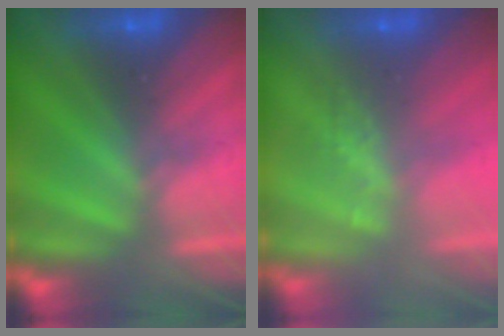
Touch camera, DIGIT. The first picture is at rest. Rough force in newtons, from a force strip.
{"total": 2.4}